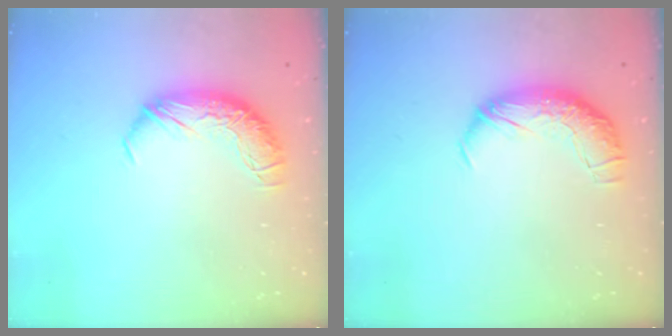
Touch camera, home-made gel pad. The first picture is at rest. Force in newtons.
{"total": 2.3, "press": 0.9, "slide": 2.2}